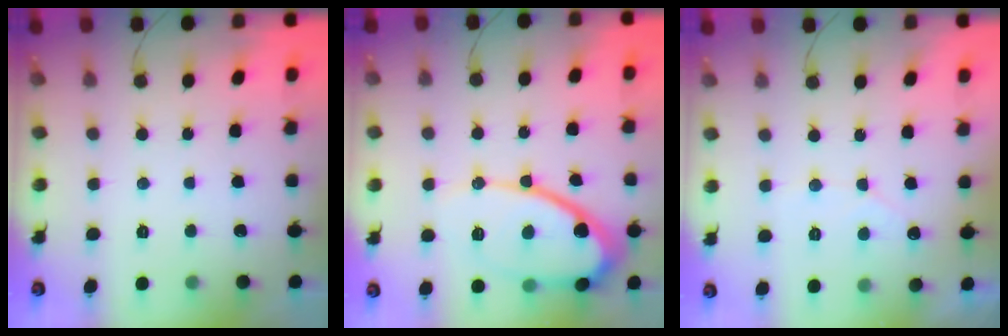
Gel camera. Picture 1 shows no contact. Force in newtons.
{"total": 14.1, "press": 14.0, "slide": 1.7}
{"total": 3.5, "press": 3.5, "slide": 0.2}